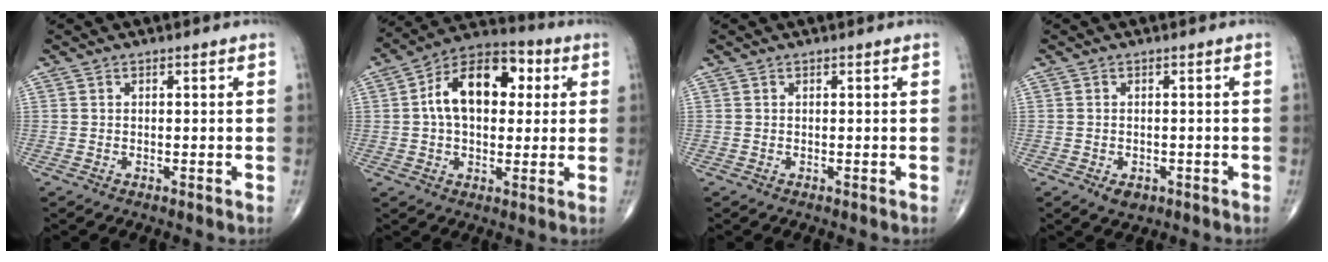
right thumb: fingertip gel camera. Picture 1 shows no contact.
{"total": 15.7, "force": [2.9, 9.8, 11.9], "torque": [-0.165, 0.024, 0.037]}
{"total": 0.0}
{"total": 5.5, "force": [-2.4, 3.7, 3.4], "torque": [-0.042, 0.009, -0.026]}